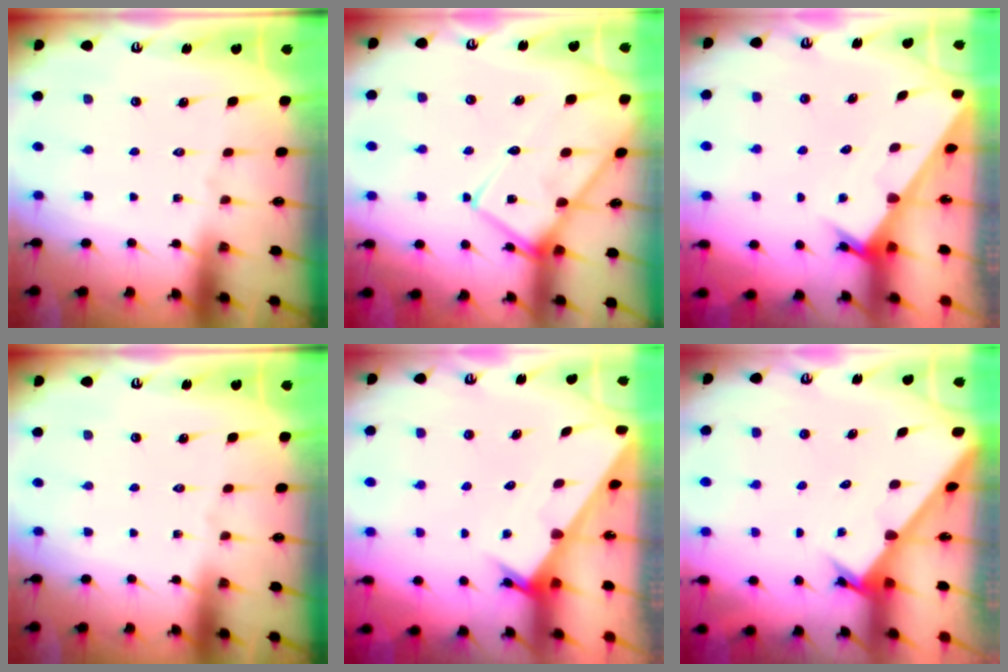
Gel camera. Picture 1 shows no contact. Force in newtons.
{"total": 13.2, "press": 13.2, "slide": 1.3}
{"total": 2.4, "press": 2.4, "slide": 0.1}
{"total": 0.0}
{"total": 2.4, "press": 2.4, "slide": 0.1}
{"total": 2.6, "press": 2.6, "slide": 0.3}